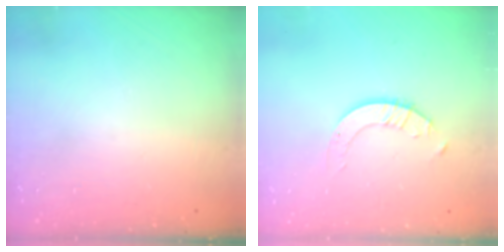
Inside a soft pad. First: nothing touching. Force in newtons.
{"total": 2.1, "press": 2.1, "slide": 0.2}